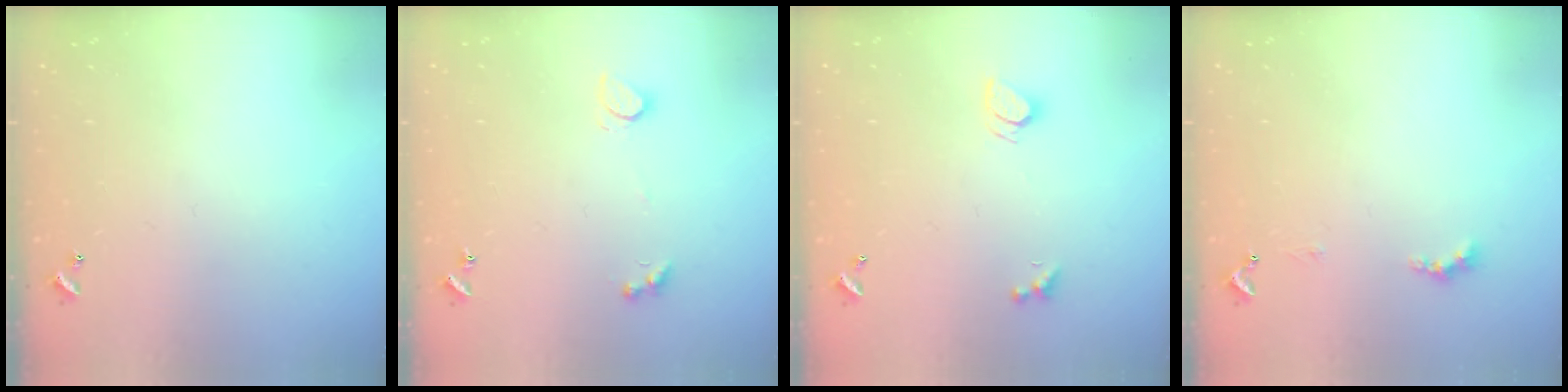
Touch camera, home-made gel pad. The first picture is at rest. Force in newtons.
{"total": 2.5, "press": 2.4, "slide": 0.5}
{"total": 2.1, "press": 2.1, "slide": 0.3}
{"total": 1.5, "press": 1.4, "slide": 0.5}